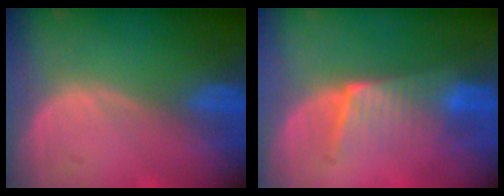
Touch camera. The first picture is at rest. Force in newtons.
{"total": 6.5, "press": 5.7, "slide": 3.0}